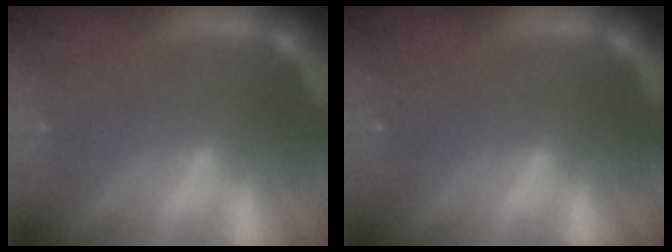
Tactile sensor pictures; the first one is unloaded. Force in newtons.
{"total": 0.0}